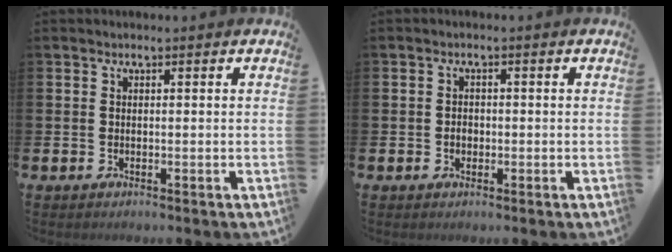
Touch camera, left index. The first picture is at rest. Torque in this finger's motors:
{"motor_torque": [-0.01, 0.03, 0.00, 0.00]}